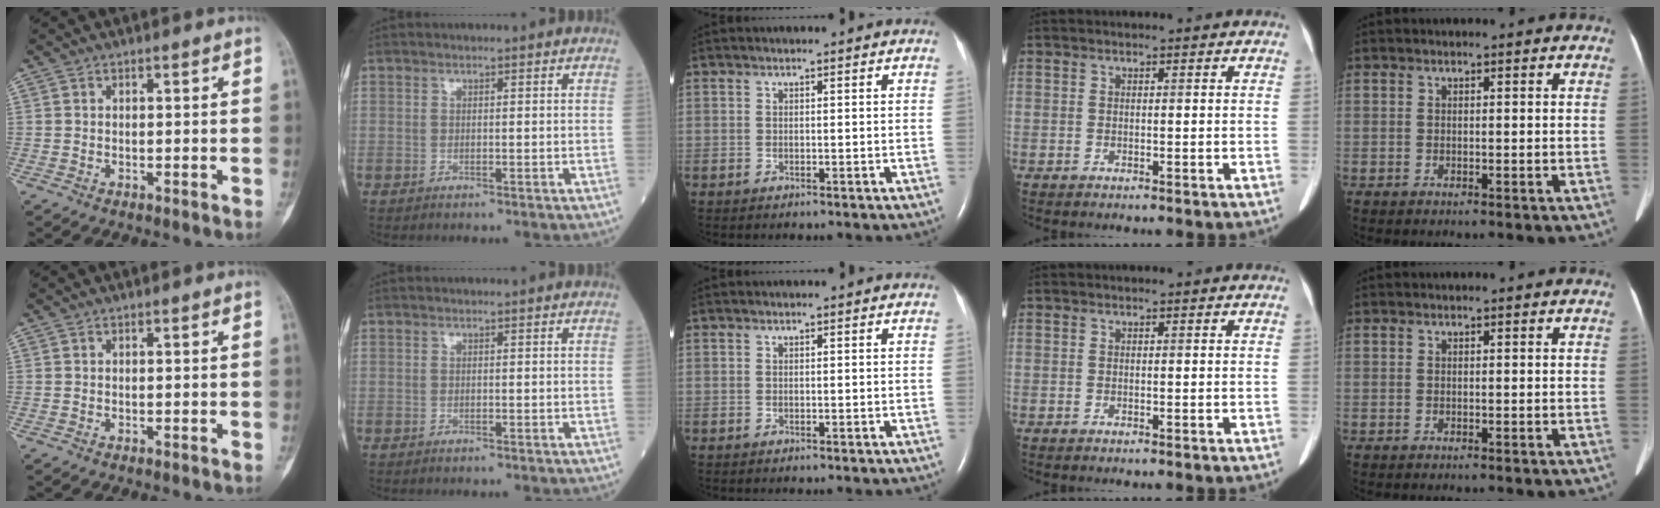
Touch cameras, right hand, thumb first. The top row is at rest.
{}